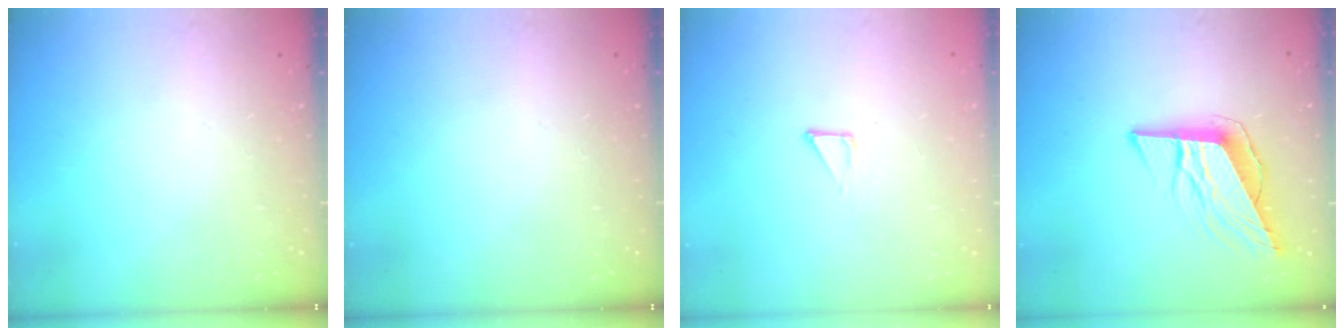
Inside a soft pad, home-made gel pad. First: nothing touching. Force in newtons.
{"total": 0.0}
{"total": 2.7, "press": 2.7, "slide": 0.3}
{"total": 11.2, "press": 10.6, "slide": 3.7}